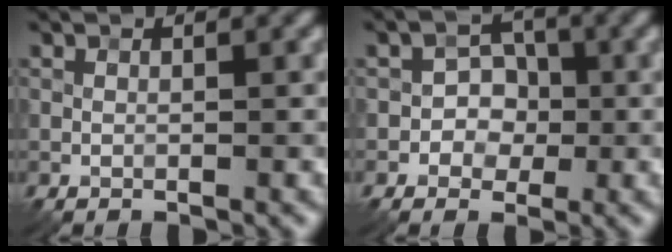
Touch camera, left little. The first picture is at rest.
{"total": 2.9, "force": [-0.6, 2.6, 1.1], "torque": [0.012, 0.002, -0.029]}